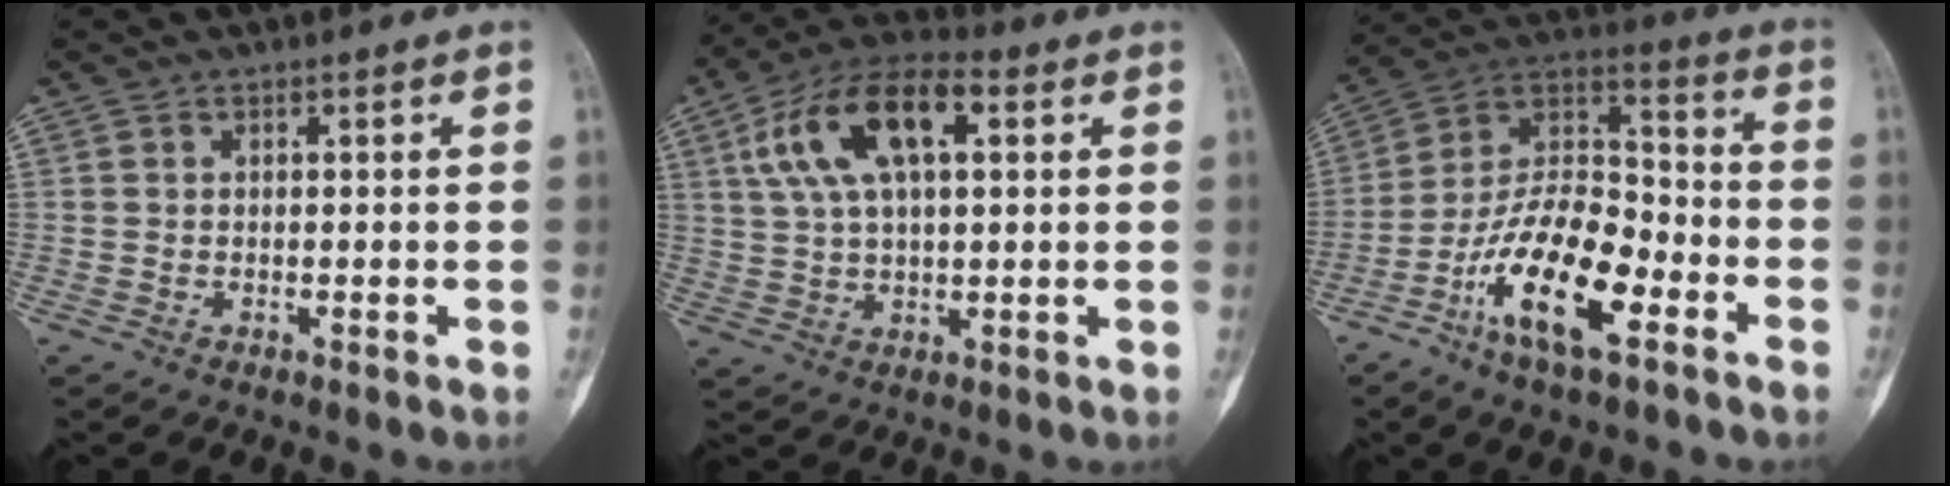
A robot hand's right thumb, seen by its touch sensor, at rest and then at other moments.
{"total": 15.1, "force": [4.9, 7.2, 12.4], "torque": [-0.229, 0.021, 0.084]}
{"total": 17.8, "force": [-8.2, 6.9, 14.1], "torque": [-0.252, 0.059, -0.152]}